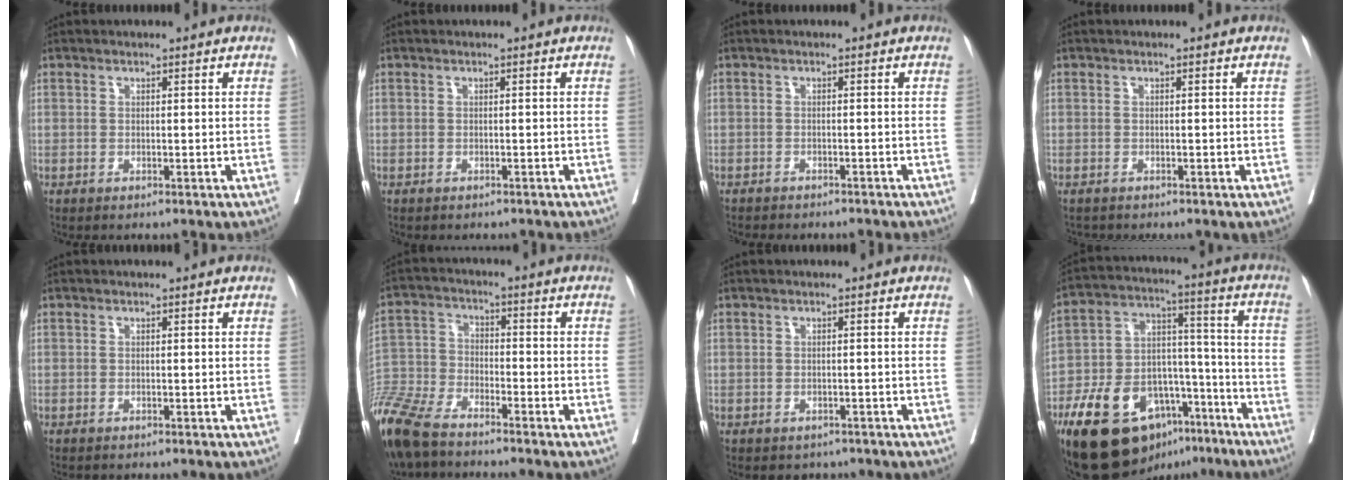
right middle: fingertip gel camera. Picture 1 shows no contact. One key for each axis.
{"total": 1.6, "fx": -1.4, "fy": 0.4, "fz": 0.4, "tx": -0.009, "ty": -0.002, "tz": -0.019}
{"total": 7.5, "fx": -6.8, "fy": 1.6, "fz": 2.6, "tx": -0.028, "ty": -0.003, "tz": -0.085}
{"total": 0.7, "fx": -0.7, "fy": 0.2, "fz": -0.1, "tx": -0.004, "ty": -0.003, "tz": -0.013}
{"total": 1.2, "fx": -1.1, "fy": 0.2, "fz": 0.4, "tx": -0.009, "ty": -0.002, "tz": -0.015}
{"total": 14.2, "fx": -11.8, "fy": 4.2, "fz": 6.9, "tx": -0.158, "ty": -0.022, "tz": -0.227}
{"total": 2.3, "fx": -1.9, "fy": 1.3, "fz": 0.2, "tx": 0.000, "ty": 0.006, "tz": -0.026}
{"total": 21.2, "fx": -13.2, "fy": 10.9, "fz": 12.4, "tx": -0.227, "ty": 0.033, "tz": -0.217}